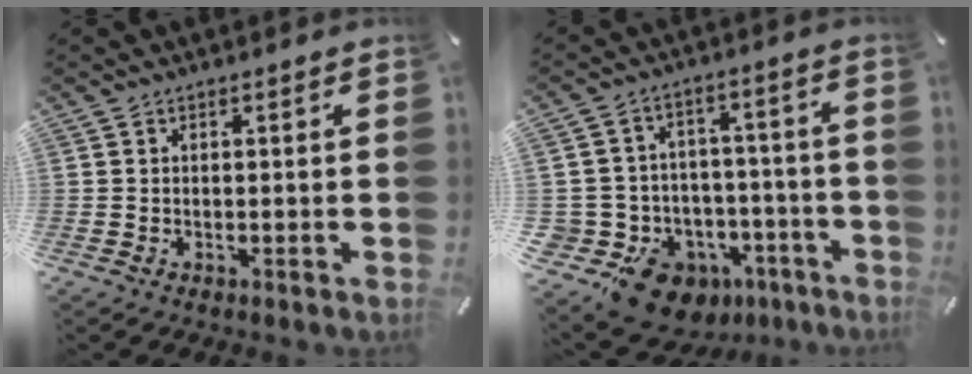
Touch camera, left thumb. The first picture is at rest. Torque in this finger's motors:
{"motor_torque": [1.00, 4.01, 0.30, 0.17, 0.16]}